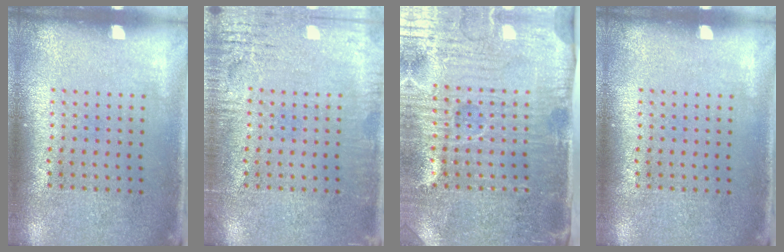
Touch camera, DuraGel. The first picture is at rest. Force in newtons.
{"total": 3.0, "press": 3.0, "slide": 0.2}
{"total": 5.1, "press": 4.5, "slide": 2.5}
{"total": 0.0}